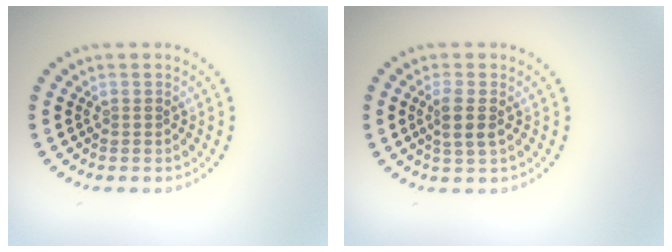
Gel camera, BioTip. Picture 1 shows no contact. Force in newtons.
{"total": 2.0, "press": 1.8, "slide": 0.9}